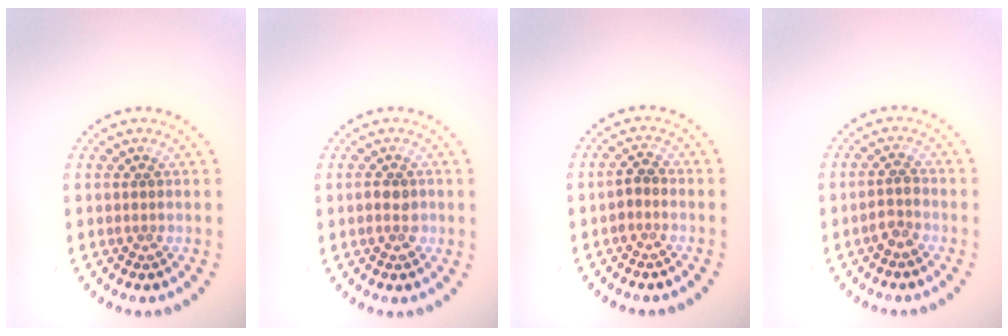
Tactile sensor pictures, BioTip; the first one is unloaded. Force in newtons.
{"total": 1.7, "press": 1.6, "slide": 0.3}
{"total": 1.2, "press": 1.1, "slide": 0.5}
{"total": 1.5, "press": 1.3, "slide": 0.7}